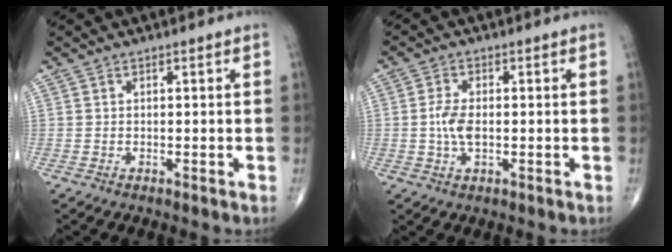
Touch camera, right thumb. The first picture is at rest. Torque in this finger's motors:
{"motor_torque": [0.38, 0.61, 0.19, -0.47, 0.02]}